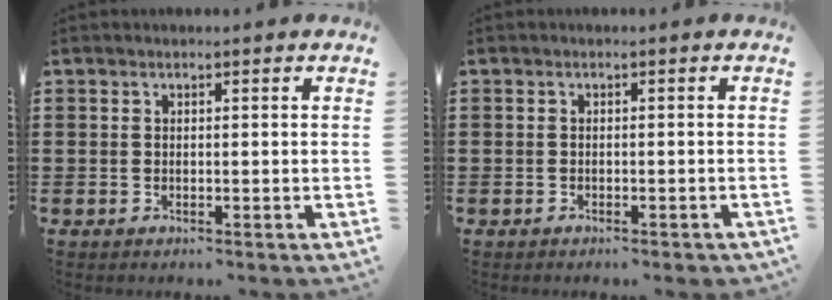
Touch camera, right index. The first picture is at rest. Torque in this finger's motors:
{"motor_torque": [-0.20, 0.41, -0.22, -0.10]}